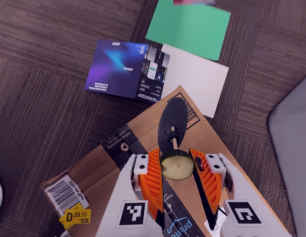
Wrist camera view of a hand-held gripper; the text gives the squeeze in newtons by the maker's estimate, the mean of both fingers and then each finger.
{"total": 9.7, "left": 9.7, "right": 9.7}